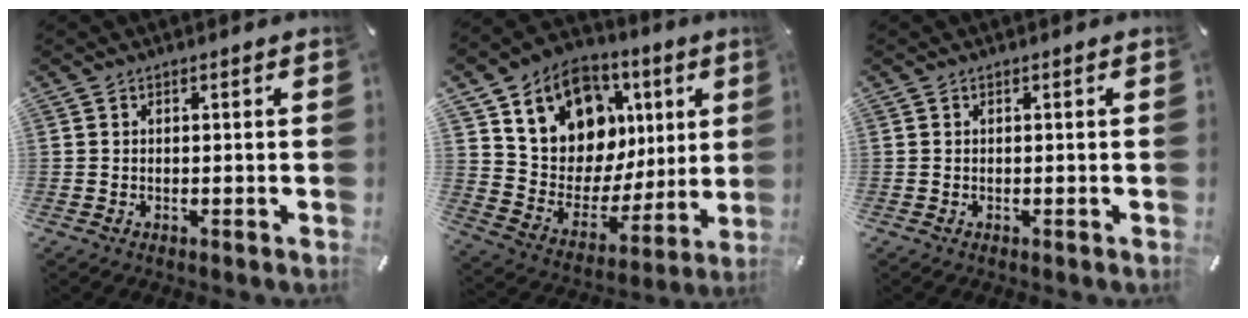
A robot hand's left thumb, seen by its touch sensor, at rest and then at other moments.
{"total": 15.5, "force": [7.9, 12.1, 5.6], "torque": [-0.097, -0.054, 0.155]}
{"total": 0.0}